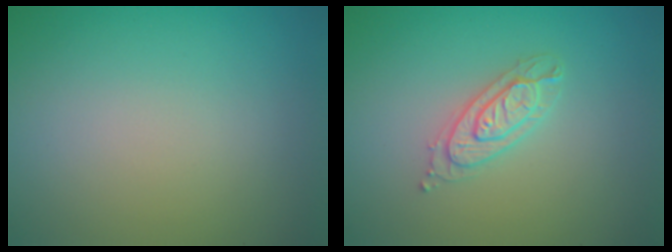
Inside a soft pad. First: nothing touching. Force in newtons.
{"total": 2.2, "press": 2.1, "slide": 0.4}